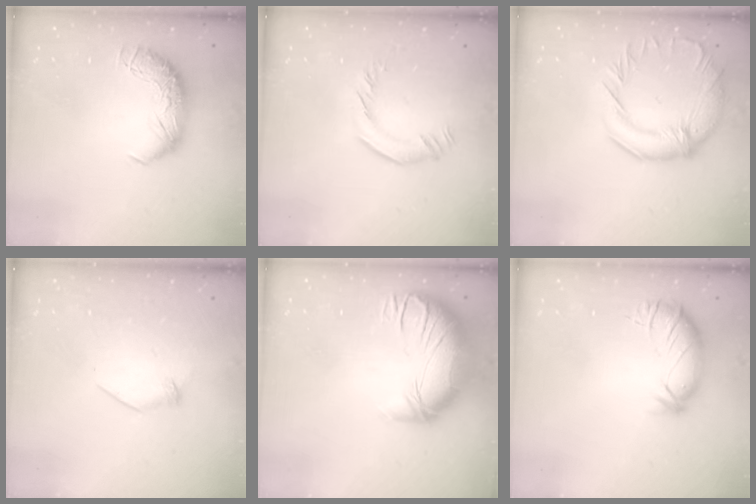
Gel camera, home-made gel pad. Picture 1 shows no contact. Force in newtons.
{"total": 2.5, "press": 2.3, "slide": 0.9}
{"total": 4.0, "press": 3.7, "slide": 1.5}
{"total": 4.0, "press": 3.6, "slide": 1.6}
{"total": 3.7, "press": 2.2, "slide": 3.0}
{"total": 3.0, "press": 2.4, "slide": 1.9}